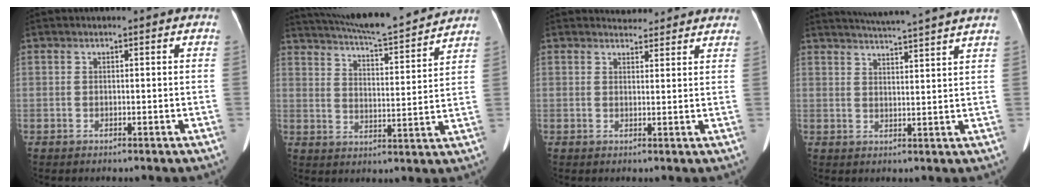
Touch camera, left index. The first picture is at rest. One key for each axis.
{"total": 18.5, "fx": 17.0, "fy": 1.1, "fz": 7.2, "tx": -0.126, "ty": 0.003, "tz": 0.248}
{"total": 5.9, "fx": 5.6, "fy": 1.6, "fz": 0.8, "tx": -0.001, "ty": 0.013, "tz": 0.055}
{"total": 13.2, "fx": 12.1, "fy": -1.4, "fz": 5.2, "tx": -0.090, "ty": -0.008, "tz": 0.153}